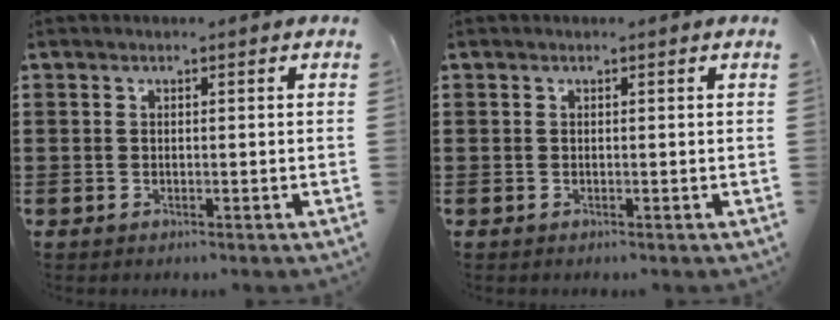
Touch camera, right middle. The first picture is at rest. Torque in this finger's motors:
{"motor_torque": [0.91, -0.85, 0.00, -0.01]}